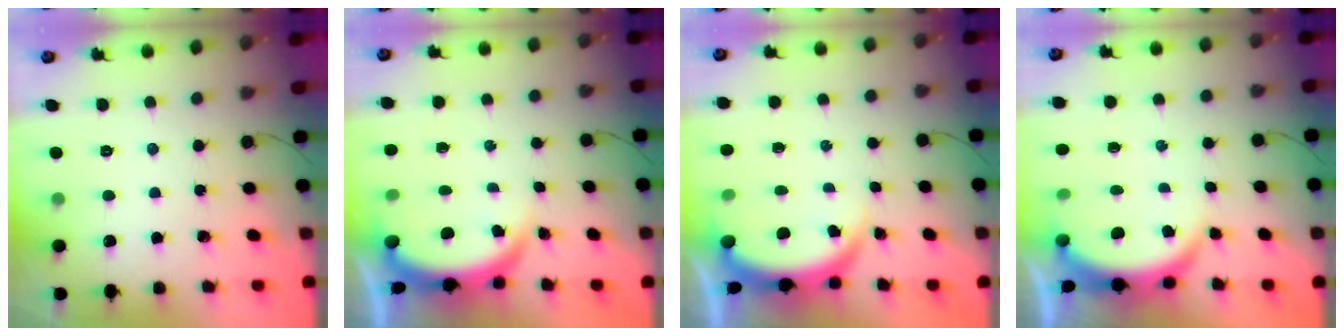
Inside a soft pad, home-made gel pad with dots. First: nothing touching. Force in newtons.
{"total": 3.8, "press": 3.8, "slide": 0.1}
{"total": 3.8, "press": 3.8, "slide": 0.2}
{"total": 6.6, "press": 6.6, "slide": 1.0}